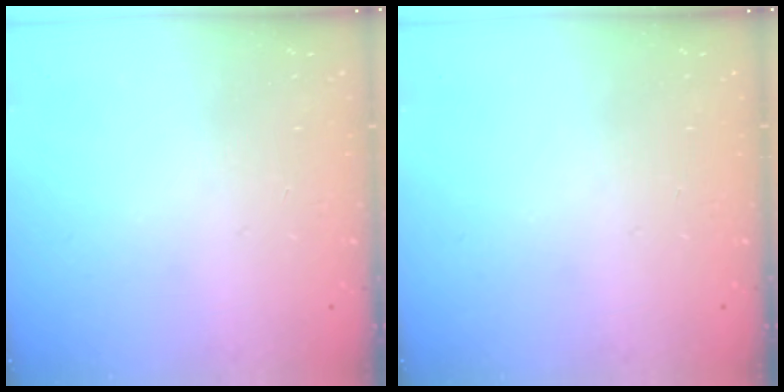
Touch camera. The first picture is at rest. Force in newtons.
{"total": 0.0}